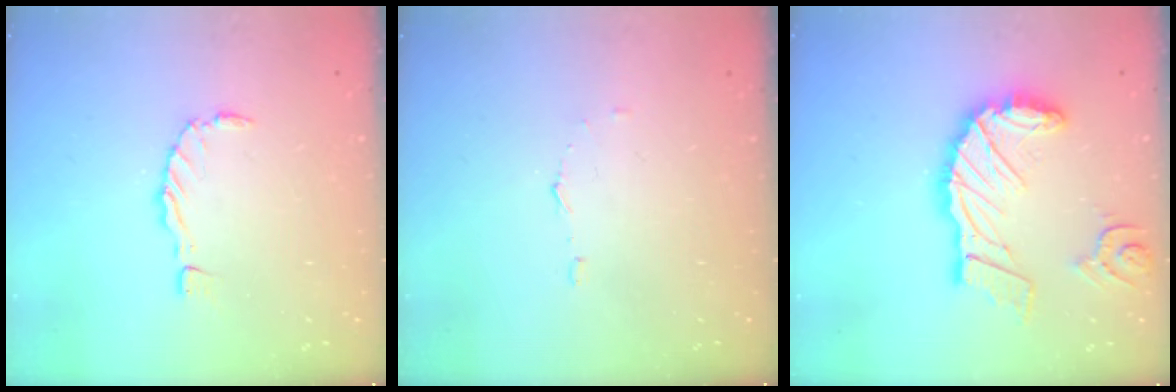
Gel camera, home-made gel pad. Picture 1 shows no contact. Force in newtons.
{"total": 3.4, "press": 3.4, "slide": 0.3}
{"total": 19.4, "press": 19.2, "slide": 2.4}